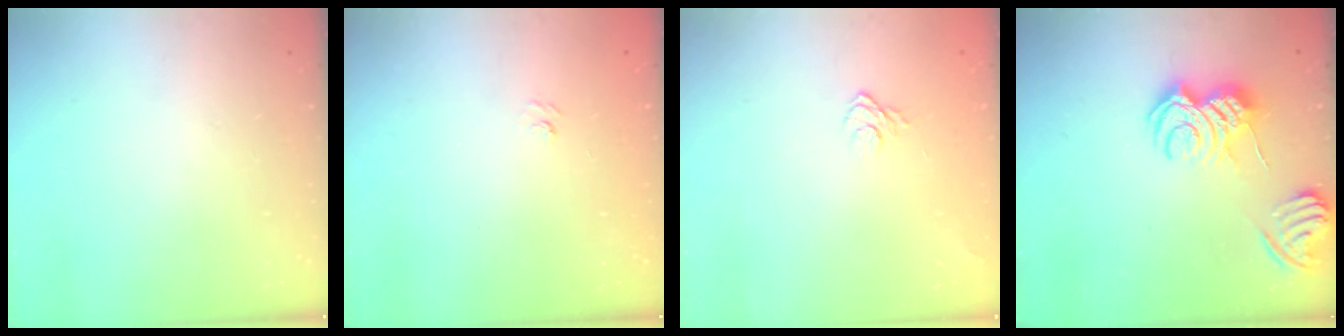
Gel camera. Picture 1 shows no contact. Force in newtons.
{"total": 1.9, "press": 1.7, "slide": 0.9}
{"total": 7.4, "press": 7.3, "slide": 1.2}
{"total": 9.3, "press": 9.3, "slide": 0.7}